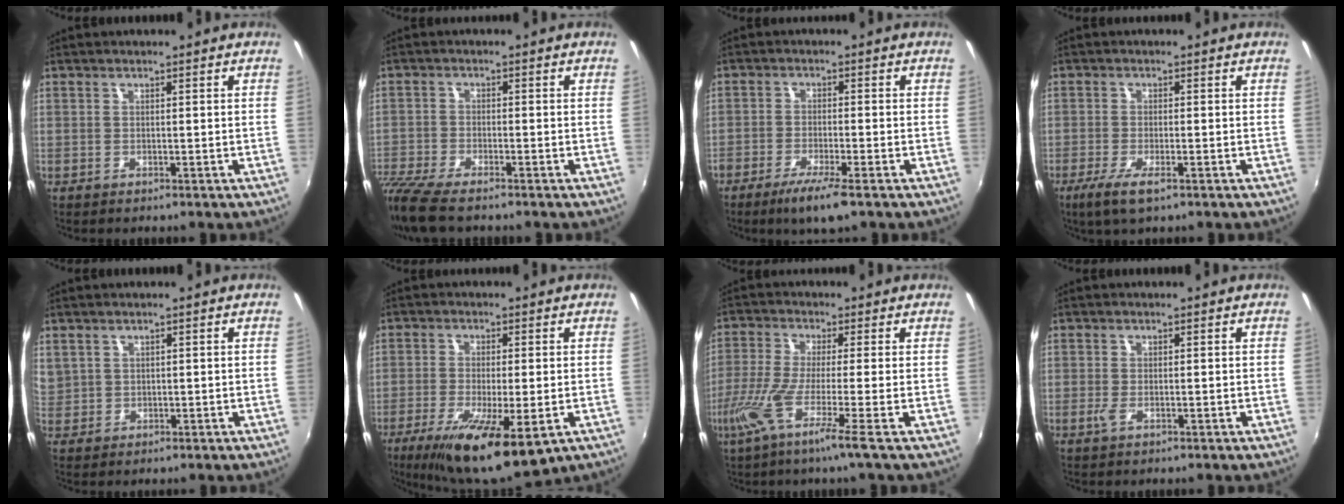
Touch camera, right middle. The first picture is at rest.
{"total": 10.0, "force": [-8.3, 2.1, 5.2], "torque": [-0.139, -0.040, -0.156]}
{"total": 6.4, "force": [-4.4, 0.6, 4.7], "torque": [-0.107, -0.016, -0.079]}
{"total": 5.0, "force": [-2.9, 1.0, 3.9], "torque": [-0.092, -0.016, -0.054]}
{"total": 1.5, "force": [0.7, 1.3, 0.5], "torque": [-0.008, 0.002, 0.016]}
{"total": 13.6, "force": [-7.0, 3.6, 11.1], "torque": [-0.220, -0.044, -0.112]}
{"total": 8.4, "force": [-4.1, -1.3, 7.3], "torque": [-0.167, -0.023, -0.082]}
{"total": 1.3, "force": [-0.3, 0.3, 1.2], "torque": [-0.025, -0.005, -0.007]}